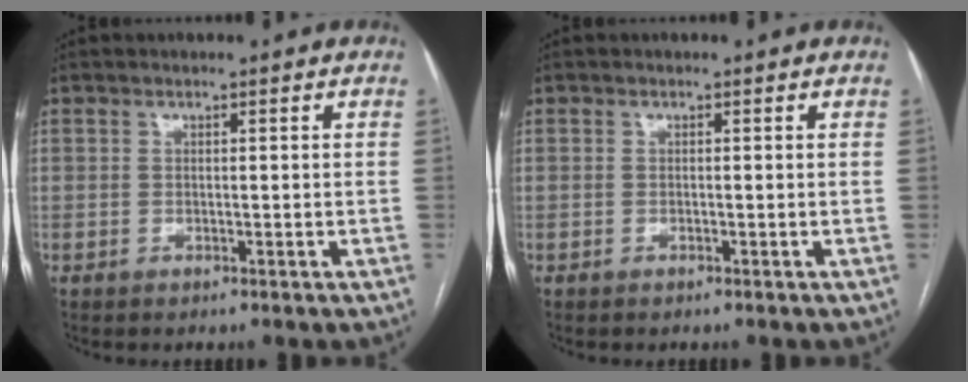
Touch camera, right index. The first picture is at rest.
{"total": 0.0}